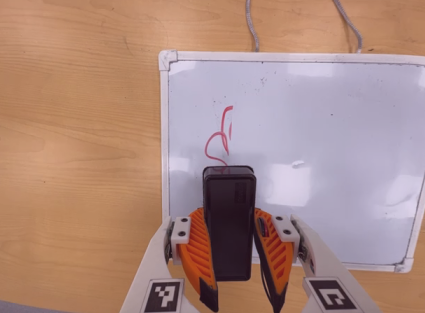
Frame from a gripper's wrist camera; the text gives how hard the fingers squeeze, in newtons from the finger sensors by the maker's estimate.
{"total": 8.2, "left": 6.7, "right": 9.7}